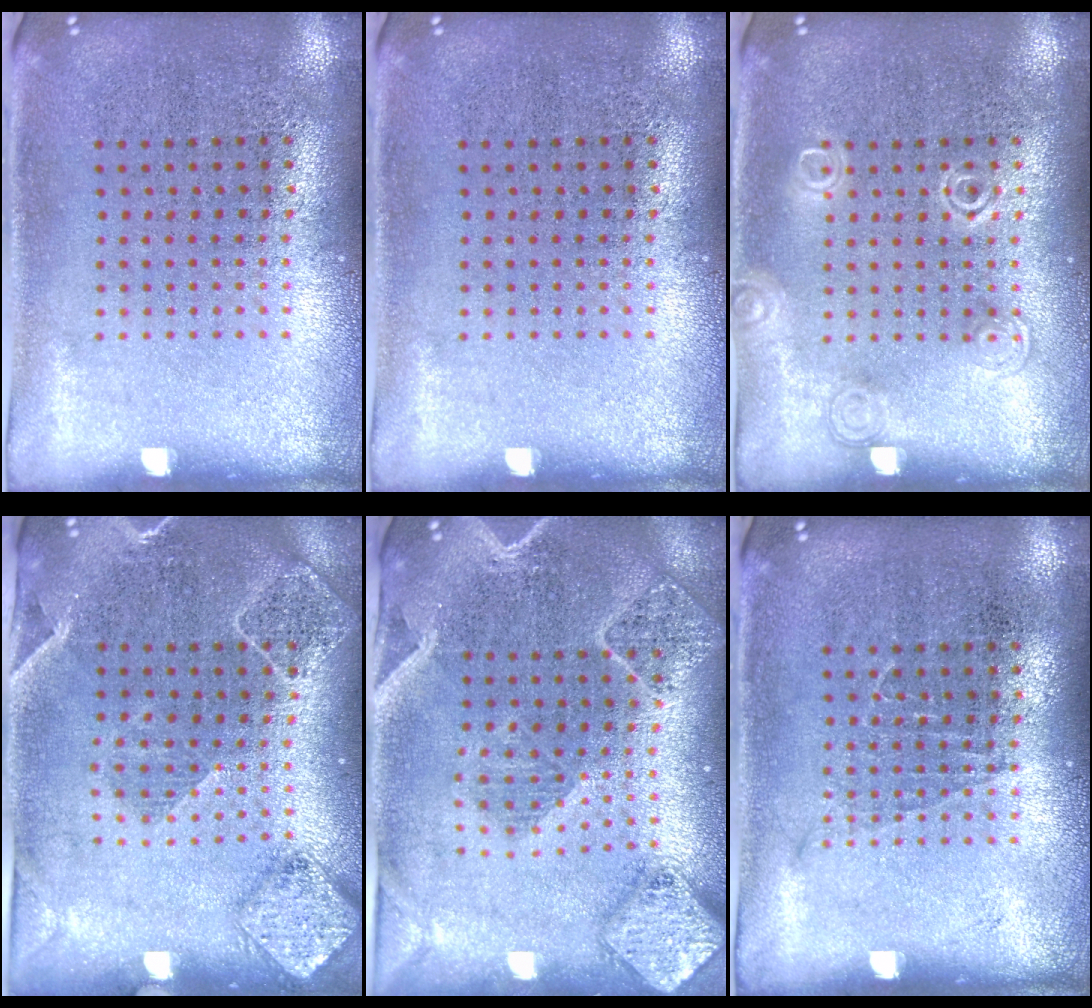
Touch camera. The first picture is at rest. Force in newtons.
{"total": 0.0}
{"total": 1.7, "press": 1.7, "slide": 0.3}
{"total": 1.8, "press": 1.7, "slide": 0.5}
{"total": 2.4, "press": 2.2, "slide": 0.9}
{"total": 0.5, "press": 0.5, "slide": 0.1}